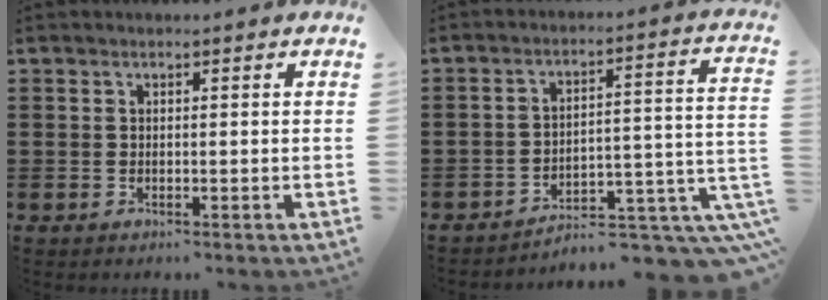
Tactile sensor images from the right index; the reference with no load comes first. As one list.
[{"total": 5.5, "force": [-4.6, 1.2, 2.8], "torque": [-0.044, -0.005, -0.089]}]